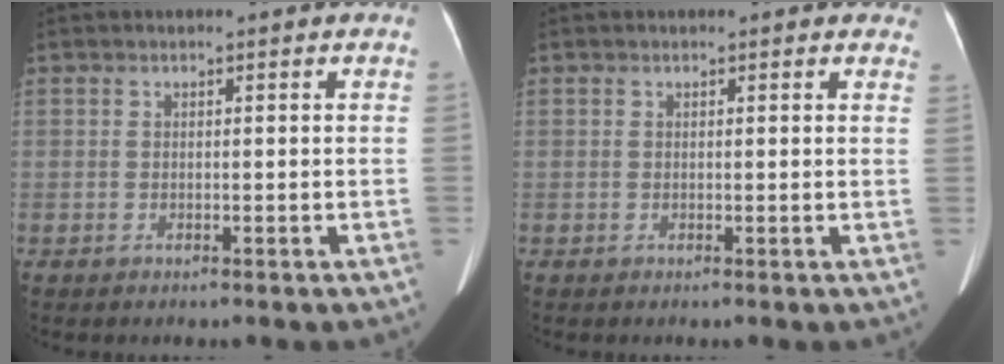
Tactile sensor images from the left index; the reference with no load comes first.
{"total": 2.0, "force": [1.7, 0.8, 0.6], "torque": [0.001, -0.001, -0.001]}